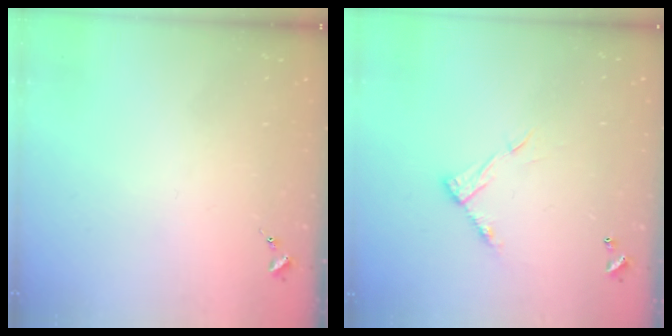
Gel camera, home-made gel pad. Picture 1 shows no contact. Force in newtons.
{"total": 9.4, "press": 9.4, "slide": 0.1}